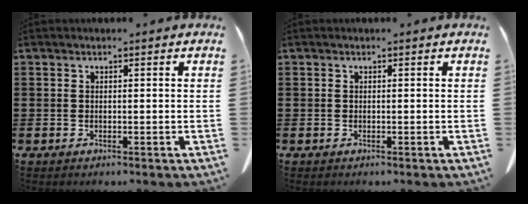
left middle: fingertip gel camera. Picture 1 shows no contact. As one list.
[{"total": 0.0}]